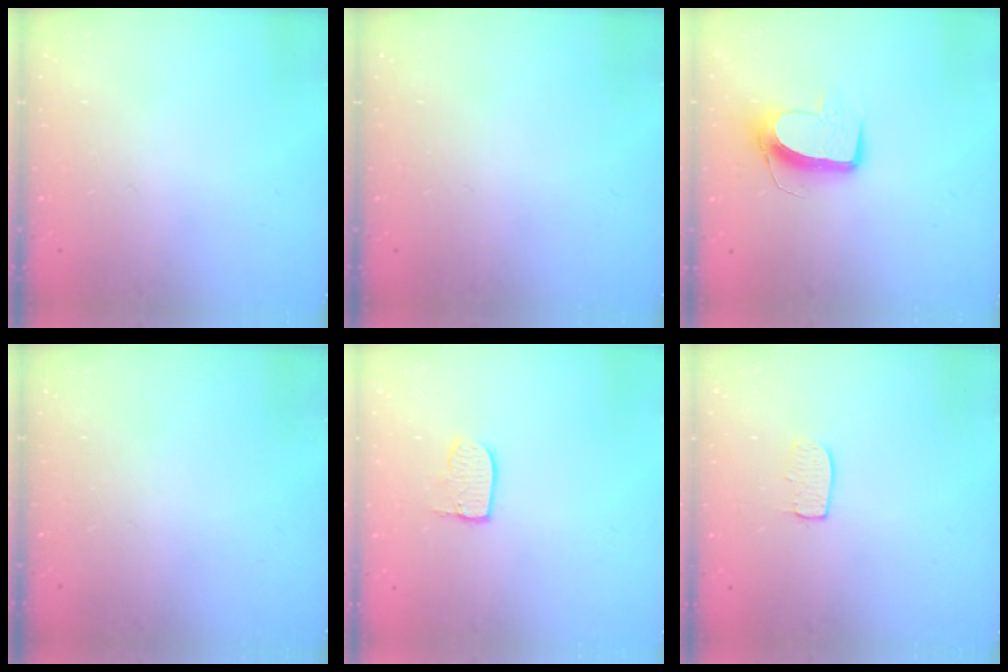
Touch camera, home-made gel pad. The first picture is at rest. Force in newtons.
{"total": 0.0}
{"total": 10.2, "press": 10.1, "slide": 0.5}
{"total": 0.0}
{"total": 6.8, "press": 6.8, "slide": 0.1}
{"total": 5.2, "press": 5.2, "slide": 0.3}